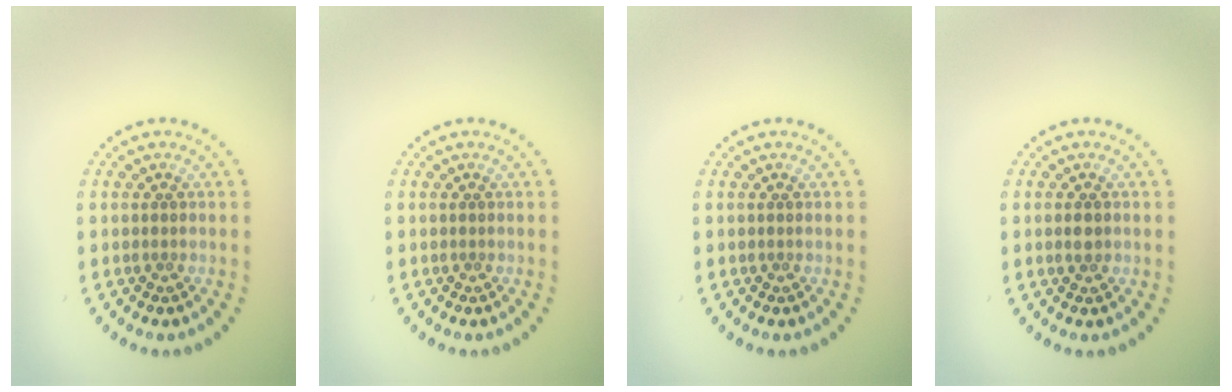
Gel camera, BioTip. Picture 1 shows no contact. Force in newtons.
{"total": 0.0}
{"total": 0.0}
{"total": 1.2, "press": 1.2, "slide": 0.1}